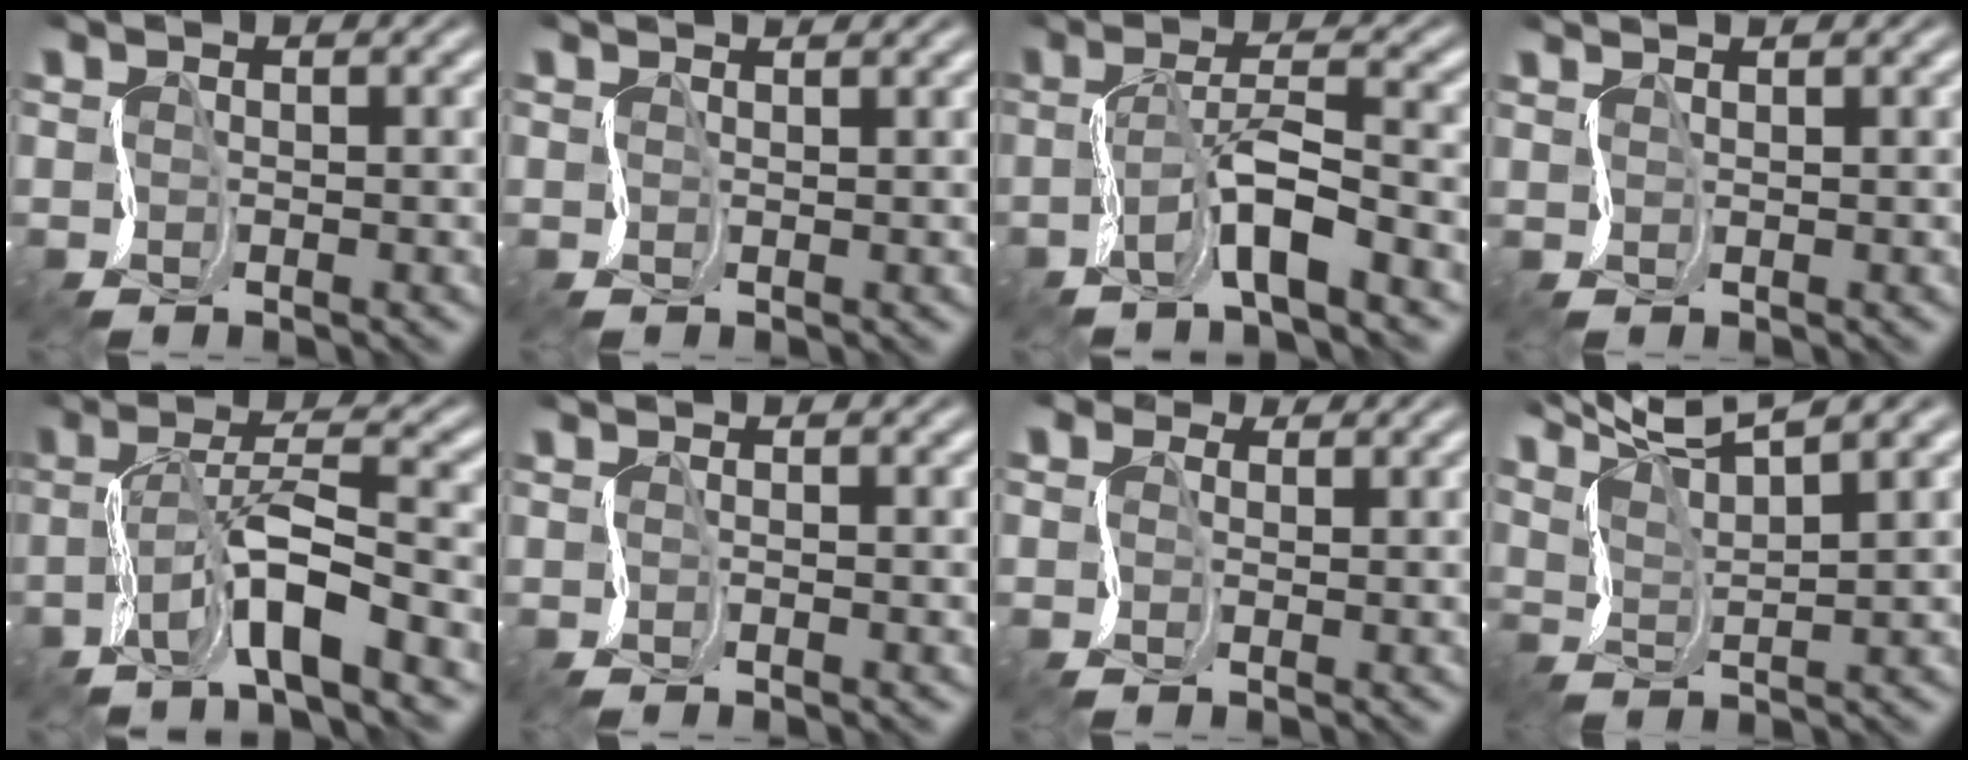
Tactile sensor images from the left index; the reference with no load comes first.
{"total": 0.7, "force": [0.7, -0.3, 0.0], "torque": [-0.002, -0.003, 0.012]}
{"total": 4.1, "force": [-1.7, 0.3, 3.7], "torque": [-0.072, 0.012, -0.037]}
{"total": 1.4, "force": [1.3, 0.1, 0.7], "torque": [-0.006, 0.009, 0.021]}
{"total": 5.9, "force": [-2.5, 0.8, 5.3], "torque": [-0.093, 0.012, -0.051]}
{"total": 0.5, "force": [0.1, -0.2, 0.5], "torque": [-0.004, -0.005, 0.000]}
{"total": 3.6, "force": [1.2, 3.0, 1.7], "torque": [-0.017, 0.006, -0.021]}
{"total": 6.3, "force": [5.9, 0.0, 2.4], "torque": [-0.059, 0.015, 0.099]}